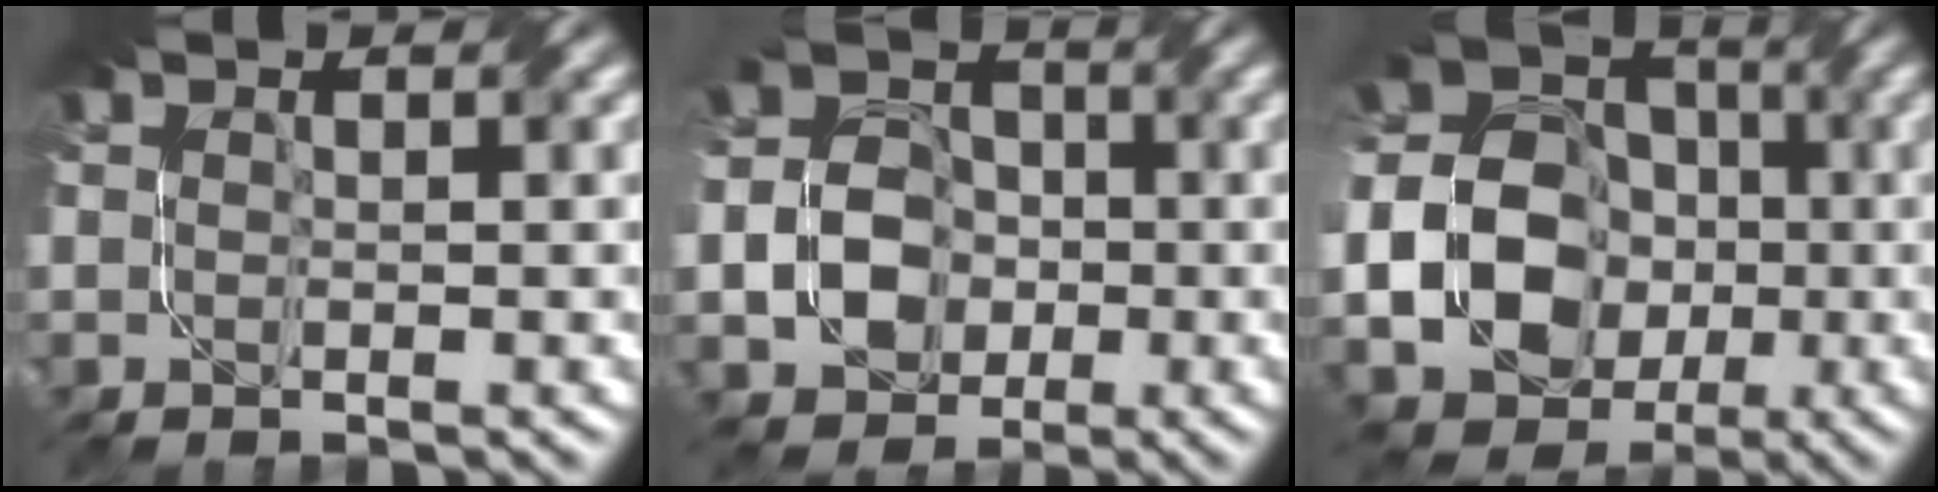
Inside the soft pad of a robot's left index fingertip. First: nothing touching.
{"total": 5.4, "force": [-2.1, 4.1, 2.7], "torque": [-0.041, -0.001, -0.054]}
{"total": 17.3, "force": [-4.4, 15.1, 7.3], "torque": [-0.156, -0.019, -0.104]}